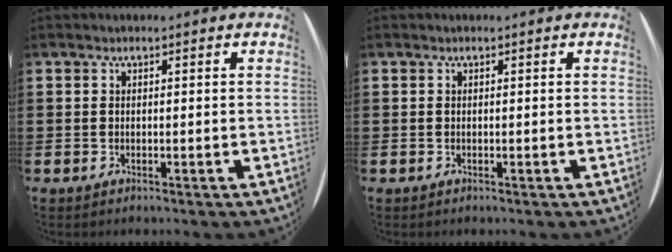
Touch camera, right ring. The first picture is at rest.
{"total": 0.0}